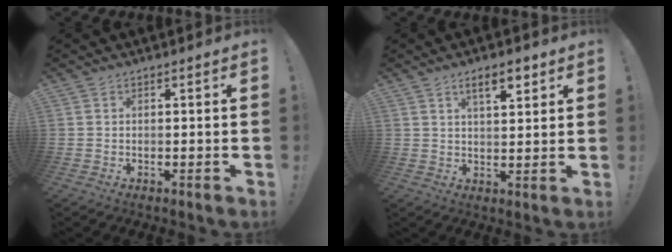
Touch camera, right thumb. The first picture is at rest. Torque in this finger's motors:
{"motor_torque": [0.10, 0.33, 0.46, 0.41, 0.15]}